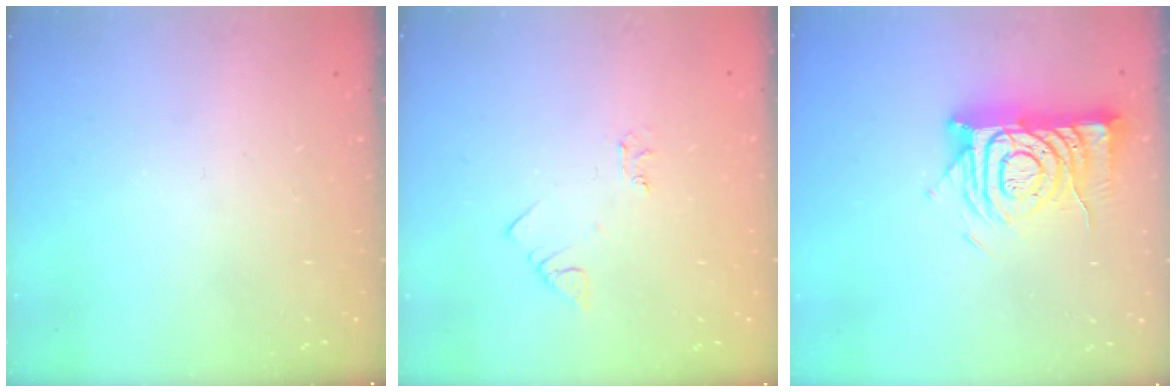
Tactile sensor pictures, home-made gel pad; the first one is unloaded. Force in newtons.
{"total": 4.0, "press": 4.0, "slide": 0.5}
{"total": 12.4, "press": 12.4, "slide": 0.9}